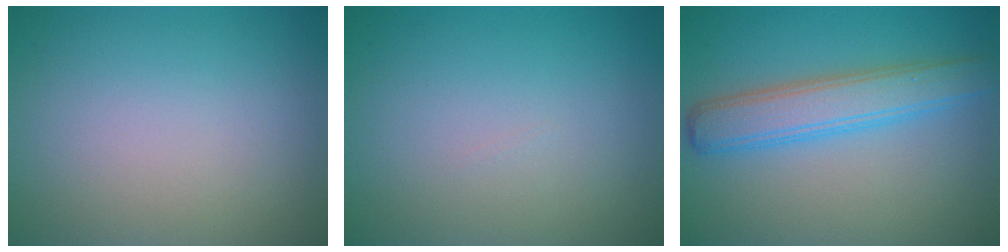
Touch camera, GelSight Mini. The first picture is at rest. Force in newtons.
{"total": 0.0}
{"total": 4.8, "press": 4.8, "slide": 0.1}